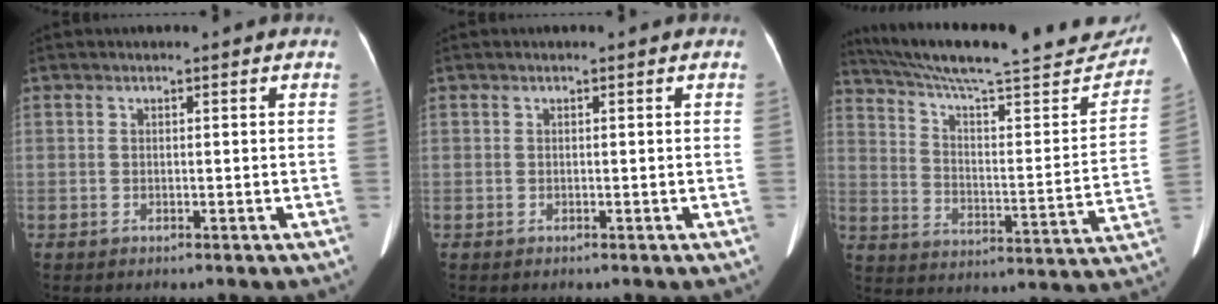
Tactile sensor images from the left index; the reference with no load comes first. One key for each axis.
{"total": 0.0}
{"total": 30.0, "fx": 26.4, "fy": 4.8, "fz": 13.4, "tx": -0.212, "ty": -0.046, "tz": 0.350}